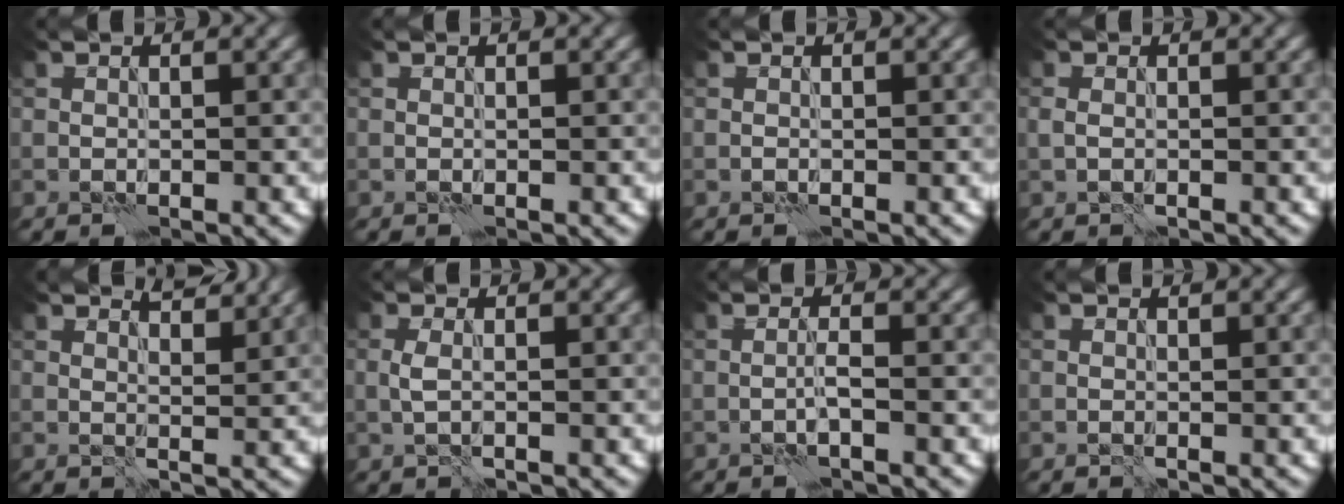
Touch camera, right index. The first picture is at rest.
{"total": 0.0}
{"total": 0.0}
{"total": 1.0, "force": [0.1, 0.6, 0.8], "torque": [-0.017, -0.003, 0.003]}
{"total": 2.6, "force": [2.3, 0.5, 1.2], "torque": [-0.017, -0.008, 0.036]}
{"total": 1.2, "force": [0.0, 0.4, 1.2], "torque": [-0.027, 0.001, -0.001]}
{"total": 1.3, "force": [-0.7, -0.1, 1.1], "torque": [-0.021, 0.004, -0.015]}
{"total": 0.0}